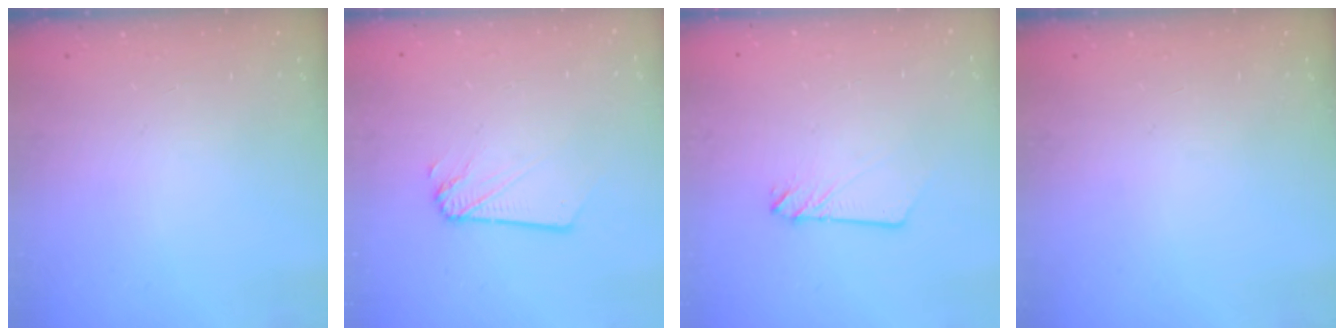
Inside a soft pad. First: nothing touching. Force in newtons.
{"total": 2.1, "press": 2.1, "slide": 0.2}
{"total": 2.3, "press": 2.3, "slide": 0.2}
{"total": 0.0}